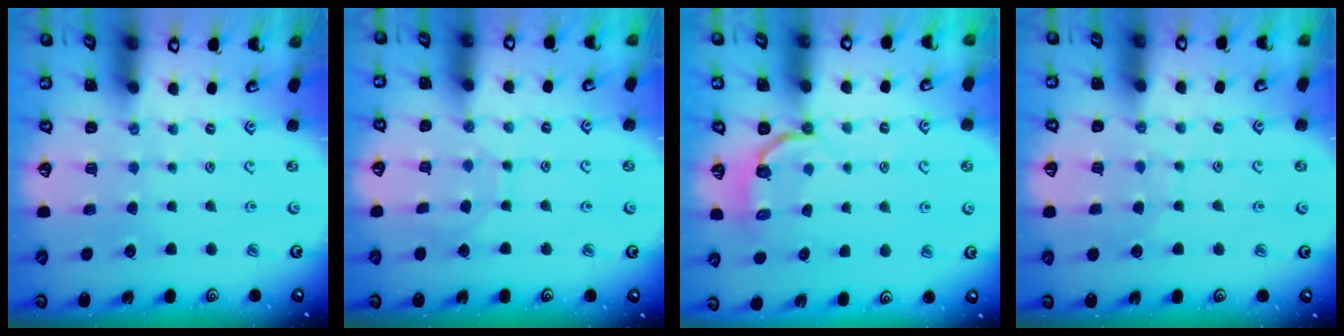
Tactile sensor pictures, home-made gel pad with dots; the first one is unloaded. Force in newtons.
{"total": 5.7, "press": 5.7, "slide": 0.2}
{"total": 3.7, "press": 2.2, "slide": 3.0}
{"total": 5.7, "press": 5.7, "slide": 0.5}